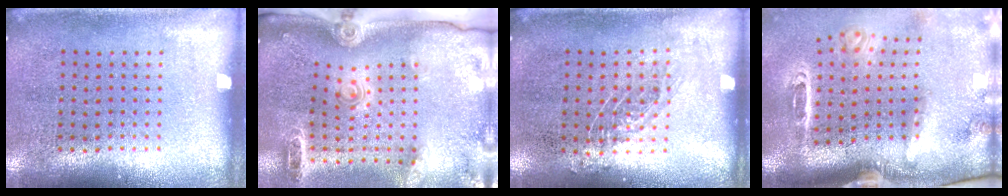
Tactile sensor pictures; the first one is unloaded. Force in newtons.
{"total": 2.8, "press": 2.1, "slide": 1.9}
{"total": 0.8, "press": 0.8, "slide": 0.2}
{"total": 3.2, "press": 2.2, "slide": 2.3}